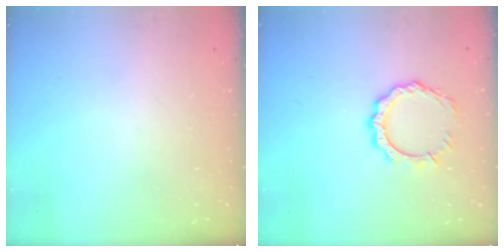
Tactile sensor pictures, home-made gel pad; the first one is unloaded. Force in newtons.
{"total": 9.1, "press": 9.1, "slide": 0.7}